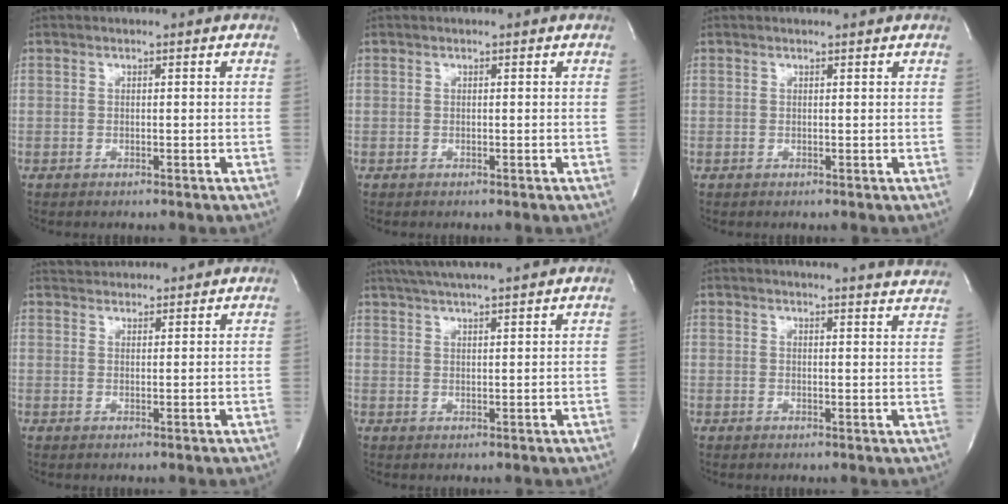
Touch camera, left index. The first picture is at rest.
{"total": 0.0}
{"total": 1.0, "force": [1.0, -0.1, 0.1], "torque": [-0.006, -0.002, 0.012]}
{"total": 6.7, "force": [6.6, 1.1, 1.0], "torque": [-0.018, 0.028, 0.094]}
{"total": 11.5, "force": [10.0, 0.2, 5.6], "torque": [-0.099, 0.024, 0.146]}
{"total": 18.8, "force": [18.1, 1.1, 5.0], "torque": [-0.064, -0.043, 0.202]}